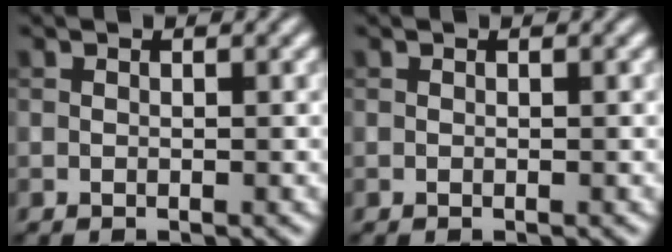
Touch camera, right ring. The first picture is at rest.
{"total": 0.0}